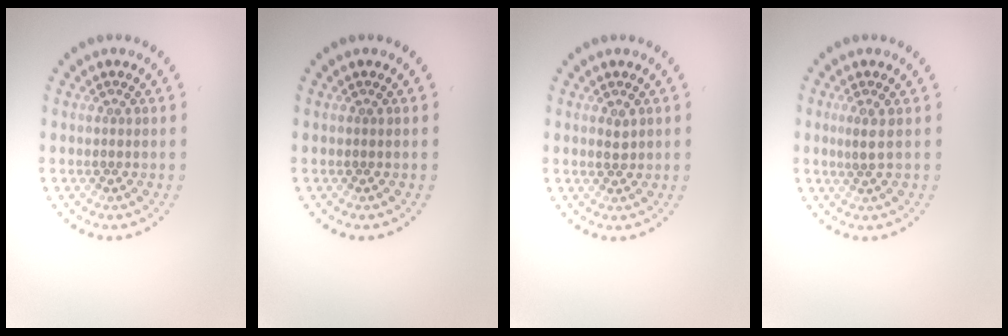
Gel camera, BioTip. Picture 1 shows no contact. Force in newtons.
{"total": 0.0}
{"total": 1.1, "press": 1.0, "slide": 0.3}
{"total": 1.2, "press": 0.9, "slide": 0.8}